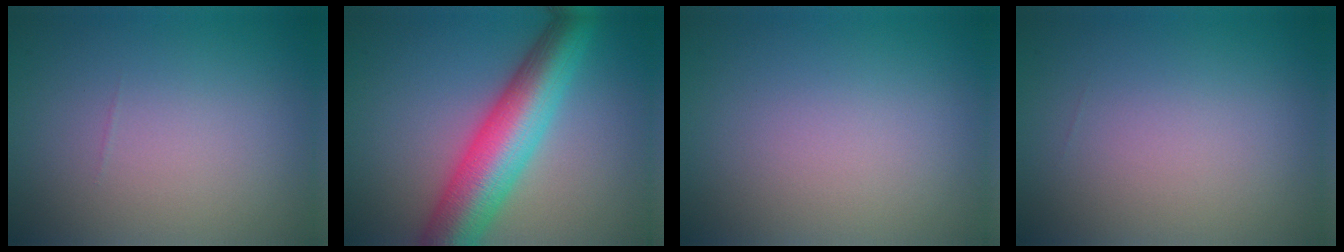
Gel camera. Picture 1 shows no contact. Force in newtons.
{"total": 9.2, "press": 9.2, "slide": 0.3}
{"total": 0.0}
{"total": 0.0}